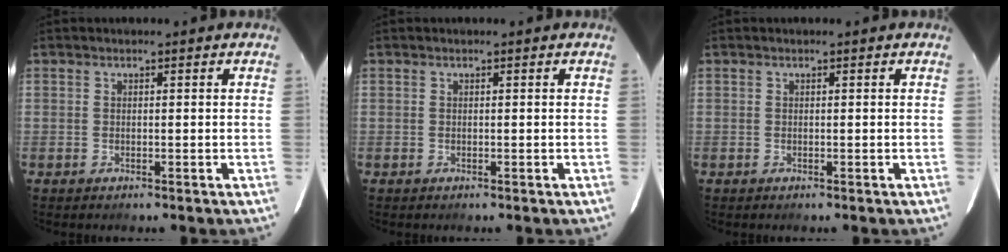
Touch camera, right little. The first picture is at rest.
{"total": 0.0}
{"total": 0.0}